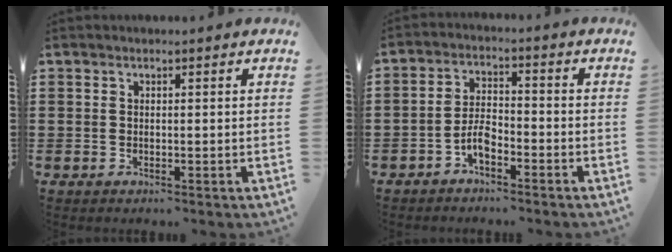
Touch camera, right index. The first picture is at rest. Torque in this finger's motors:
{"motor_torque": [2.14, 0.00, 0.29, 0.00]}